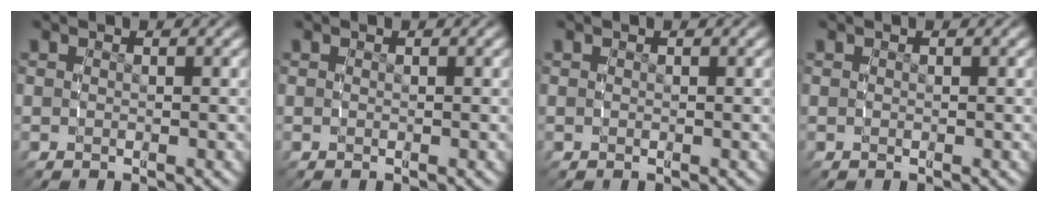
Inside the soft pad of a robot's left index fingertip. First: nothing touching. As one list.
[{"total": 0.0}, {"total": 0.0}, {"total": 0.0}]